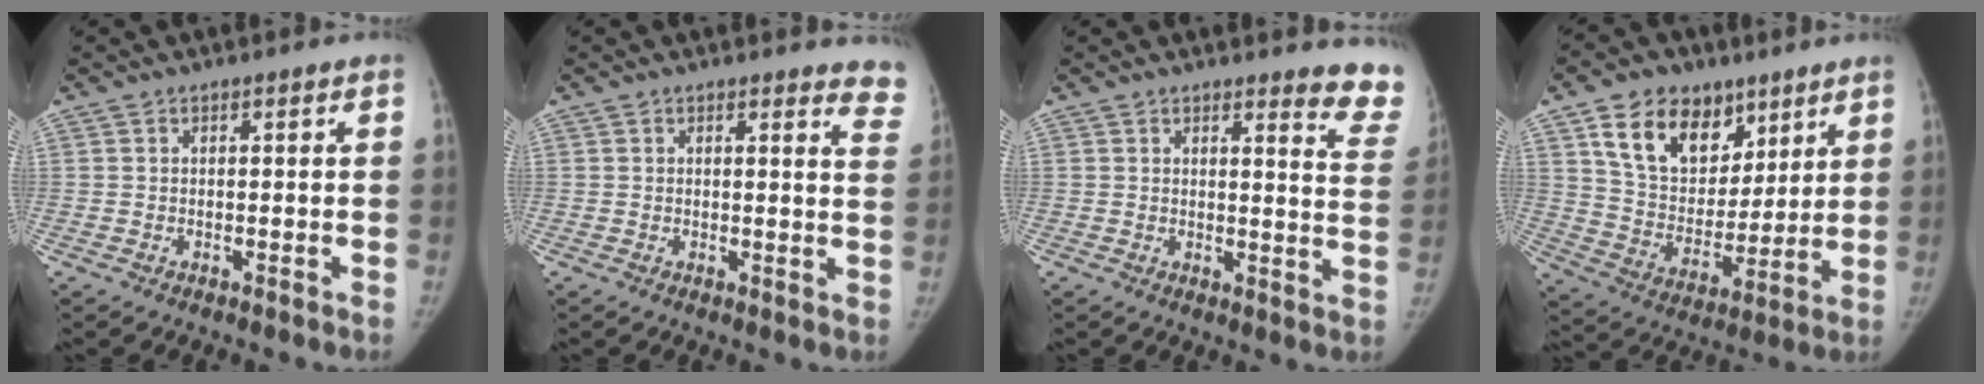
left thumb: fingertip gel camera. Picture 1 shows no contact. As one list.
[{"total": 7.5, "force": [7.1, 1.7, 1.7], "torque": [0.025, -0.047, 0.044]}, {"total": 9.5, "force": [9.0, 1.4, 2.8], "torque": [0.006, -0.092, 0.074]}, {"total": 17.3, "force": [9.5, 11.8, 8.4], "torque": [-0.101, -0.039, 0.174]}]